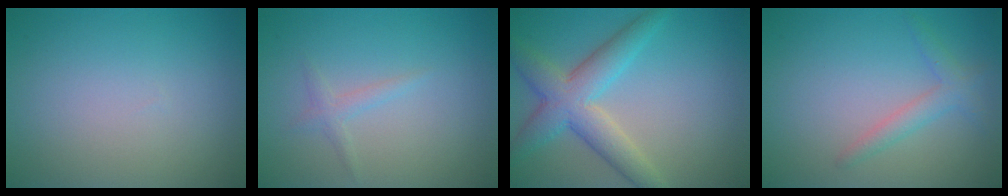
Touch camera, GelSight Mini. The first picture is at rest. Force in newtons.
{"total": 1.1, "press": 1.1, "slide": 0.1}
{"total": 5.6, "press": 5.6, "slide": 0.1}
{"total": 2.0, "press": 2.0, "slide": 0.1}